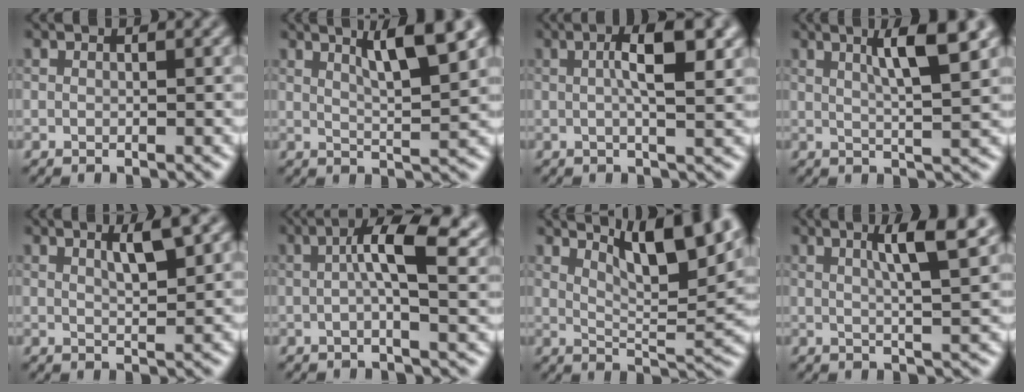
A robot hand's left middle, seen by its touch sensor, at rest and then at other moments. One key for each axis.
{"total": 5.8, "fx": 2.9, "fy": 1.0, "fz": 4.8, "tx": -0.070, "ty": 0.004, "tz": 0.049}
{"total": 6.0, "fx": 1.2, "fy": 1.6, "fz": 5.6, "tx": -0.076, "ty": 0.011, "tz": 0.015}
{"total": 5.8, "fx": 2.4, "fy": 1.1, "fz": 5.2, "tx": -0.073, "ty": 0.005, "tz": 0.036}
{"total": 3.2, "fx": 1.6, "fy": 0.6, "fz": 2.7, "tx": -0.045, "ty": 0.002, "tz": 0.026}
{"total": 7.8, "fx": 1.4, "fy": 2.4, "fz": 7.3, "tx": -0.115, "ty": 0.013, "tz": 0.014}
{"total": 9.1, "fx": 5.4, "fy": 2.3, "fz": 6.9, "tx": -0.103, "ty": 0.008, "tz": 0.088}
{"total": 5.8, "fx": 2.4, "fy": 1.0, "fz": 5.2, "tx": -0.073, "ty": 0.005, "tz": 0.035}